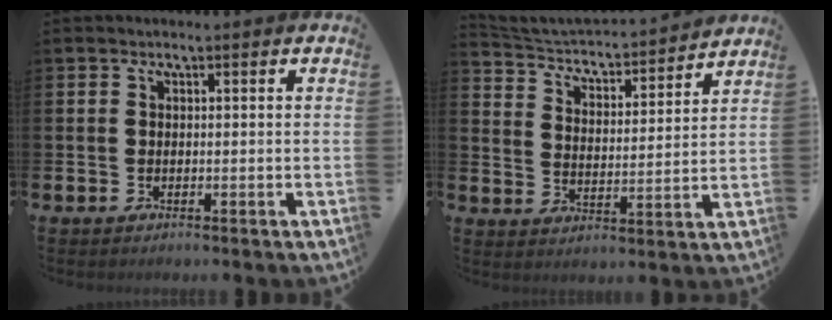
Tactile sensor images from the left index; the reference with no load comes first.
{"total": 3.8, "force": [3.7, 1.0, 0.5], "torque": [-0.039, -0.040, 0.054]}